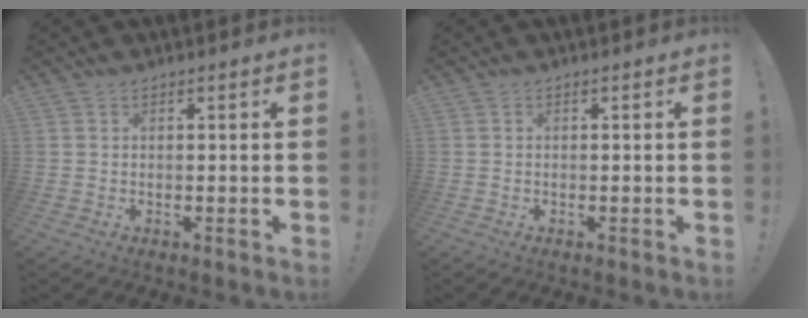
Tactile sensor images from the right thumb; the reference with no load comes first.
{"total": 0.0}